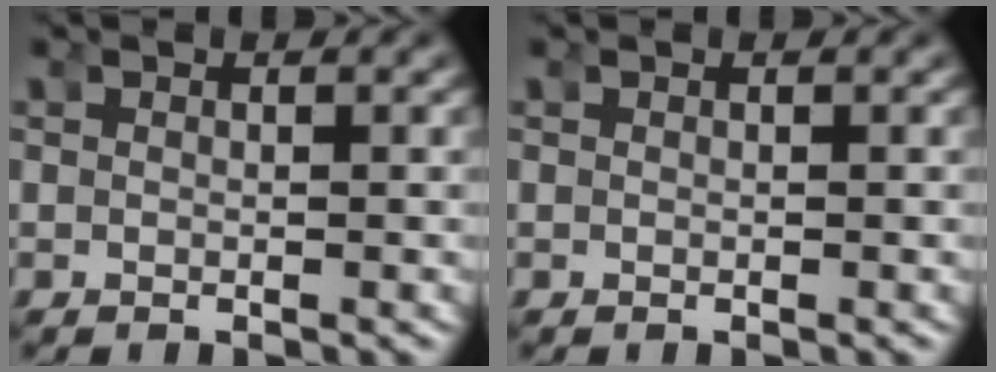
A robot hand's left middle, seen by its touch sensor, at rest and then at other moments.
{"total": 0.0}